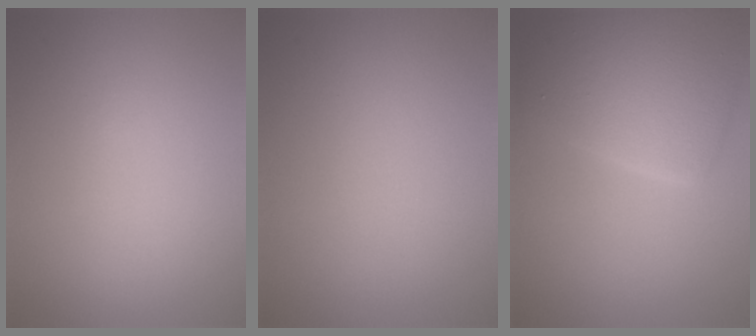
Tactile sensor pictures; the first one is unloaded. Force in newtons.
{"total": 0.0}
{"total": 6.2, "press": 6.2, "slide": 0.2}